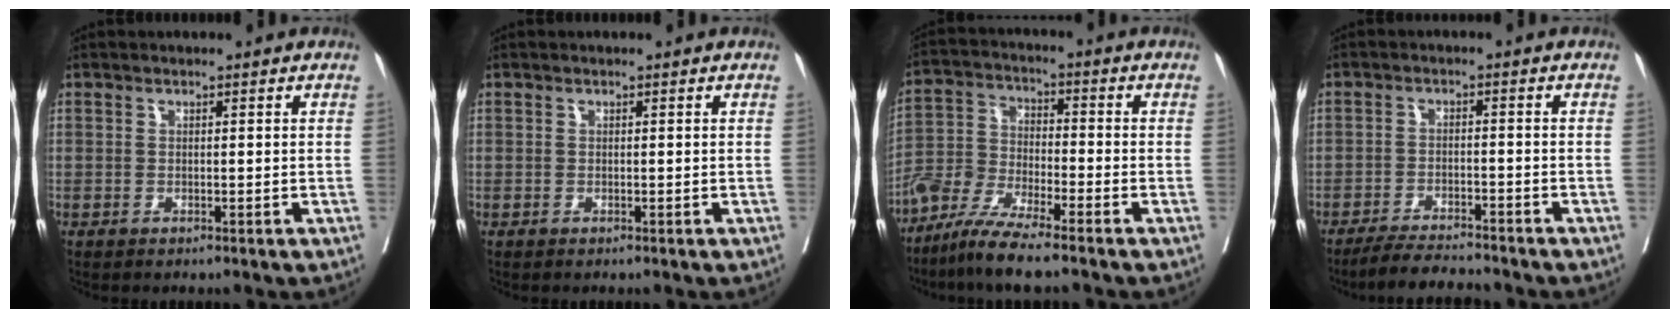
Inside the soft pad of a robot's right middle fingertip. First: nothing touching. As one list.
[{"total": 0.0}, {"total": 8.2, "force": [-6.7, 0.7, 4.6], "torque": [-0.102, -0.020, -0.139]}, {"total": 5.8, "force": [-5.6, 0.1, 1.7], "torque": [-0.032, -0.018, -0.098]}]